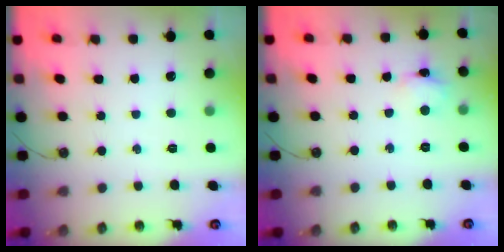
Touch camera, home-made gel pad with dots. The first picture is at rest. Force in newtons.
{"total": 3.5, "press": 3.4, "slide": 0.3}